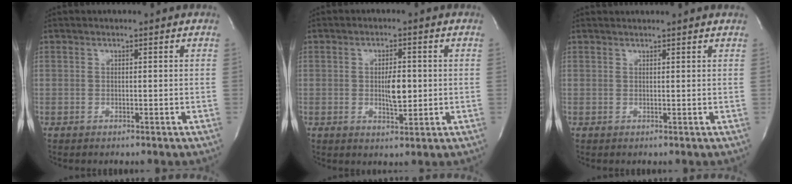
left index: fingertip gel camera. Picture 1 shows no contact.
{"total": 4.4, "force": [-0.1, 1.5, 4.1], "torque": [-0.066, -0.002, 0.002]}
{"total": 1.6, "force": [1.5, -0.5, 0.3], "torque": [-0.012, 0.009, 0.027]}